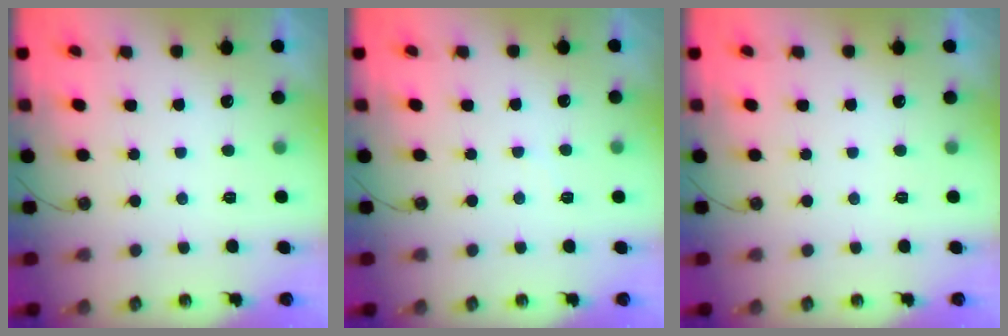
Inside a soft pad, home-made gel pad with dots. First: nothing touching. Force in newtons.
{"total": 3.0, "press": 2.9, "slide": 0.4}
{"total": 0.0}